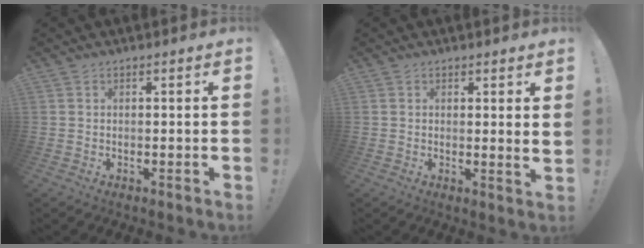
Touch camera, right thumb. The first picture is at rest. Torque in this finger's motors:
{"motor_torque": [-0.40, 0.03, 0.04, 0.02, 0.10]}